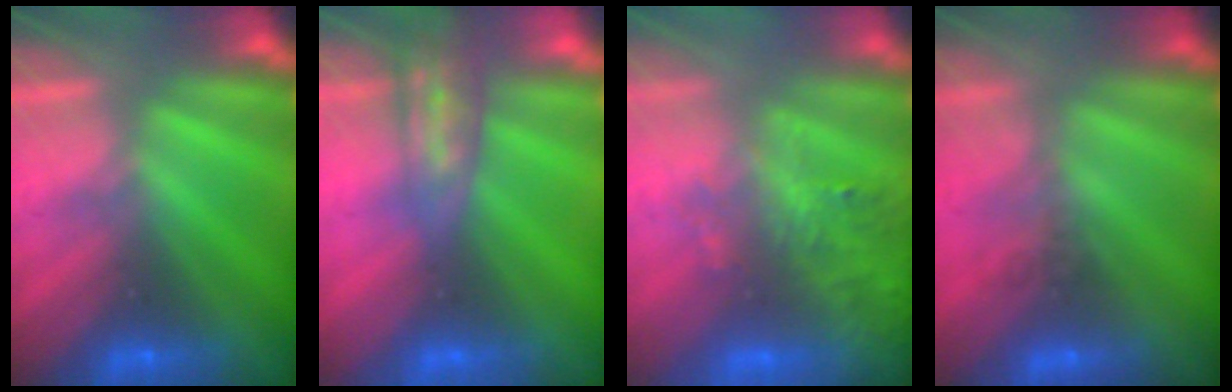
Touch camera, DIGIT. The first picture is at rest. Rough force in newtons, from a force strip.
{"total": 2.7}
{"total": 6.9}
{"total": 1.6}